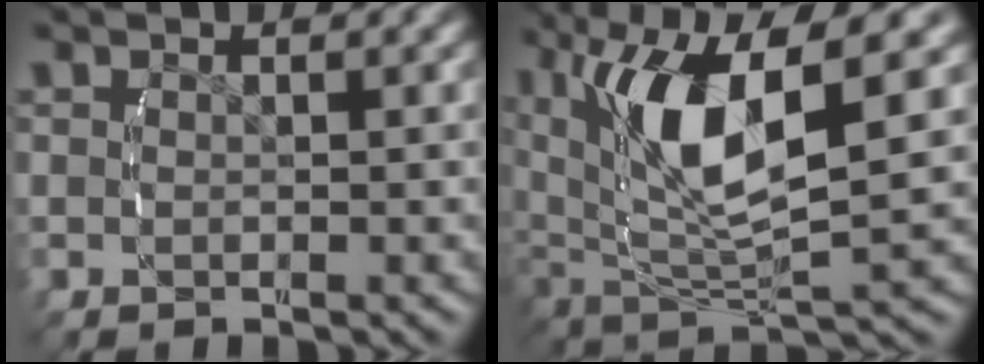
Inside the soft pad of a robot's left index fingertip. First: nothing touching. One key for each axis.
{"total": 9.6, "fx": 2.3, "fy": 4.4, "fz": 8.2, "tx": -0.172, "ty": -0.015, "tz": 0.053}